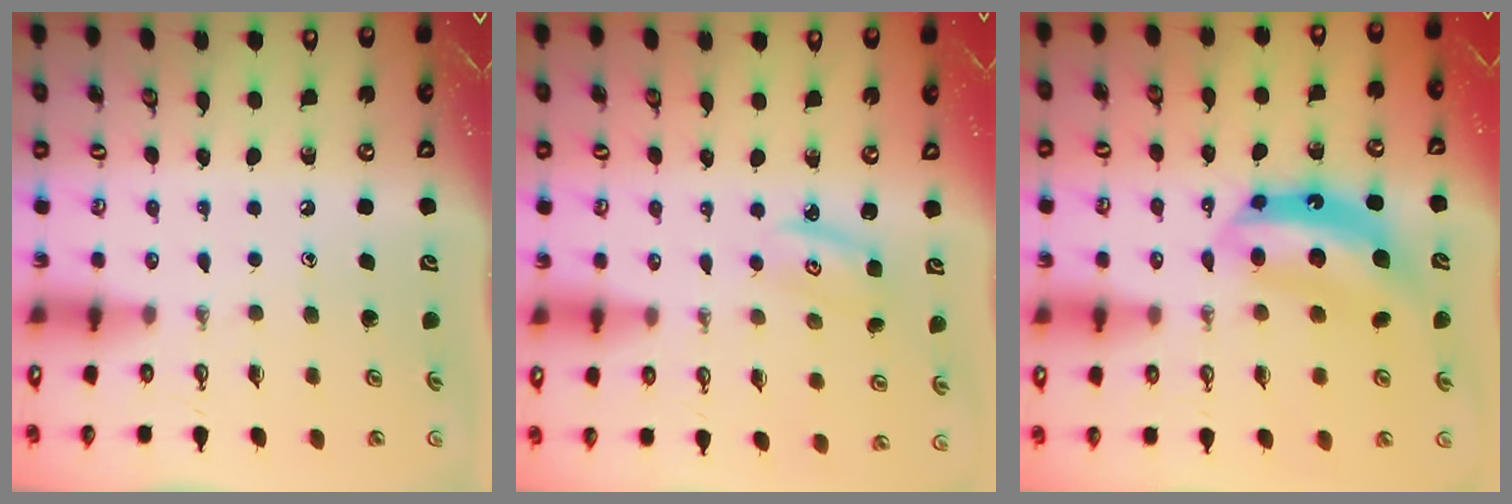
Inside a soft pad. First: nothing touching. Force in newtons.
{"total": 2.4, "press": 2.4, "slide": 0.2}
{"total": 11.5, "press": 11.4, "slide": 1.4}